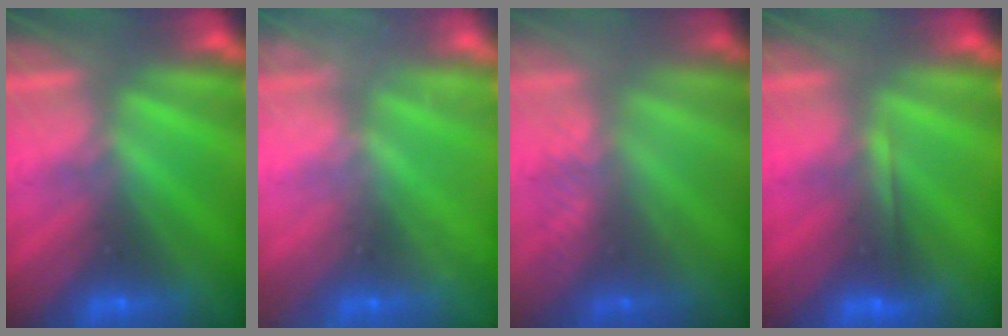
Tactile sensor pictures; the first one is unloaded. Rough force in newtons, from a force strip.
{"total": 2.3}
{"total": 2.6}
{"total": 1.8}